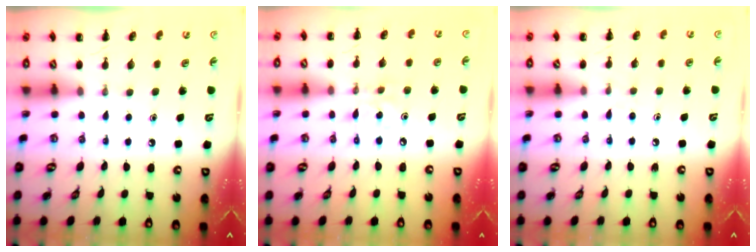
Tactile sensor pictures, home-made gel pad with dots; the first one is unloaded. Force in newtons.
{"total": 3.1, "press": 3.1, "slide": 0.4}
{"total": 2.7, "press": 2.4, "slide": 1.4}